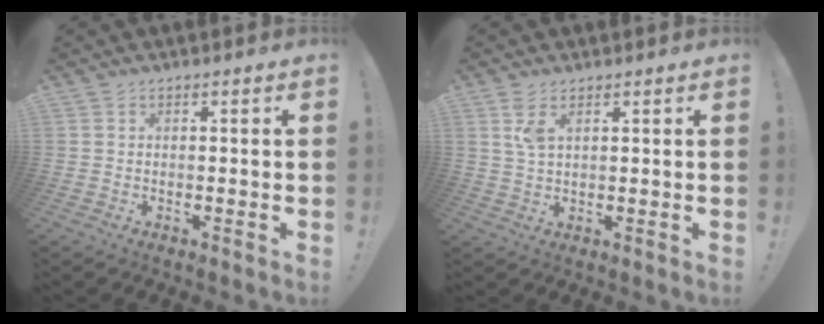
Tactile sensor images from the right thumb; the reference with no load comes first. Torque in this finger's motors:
{"motor_torque": [0.06, -0.03, 0.51, 0.03, 0.00]}